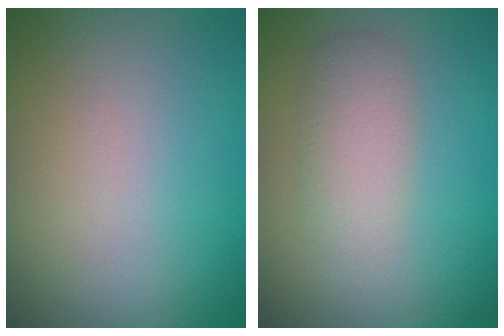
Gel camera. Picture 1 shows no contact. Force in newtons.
{"total": 3.0, "press": 3.0, "slide": 0.1}